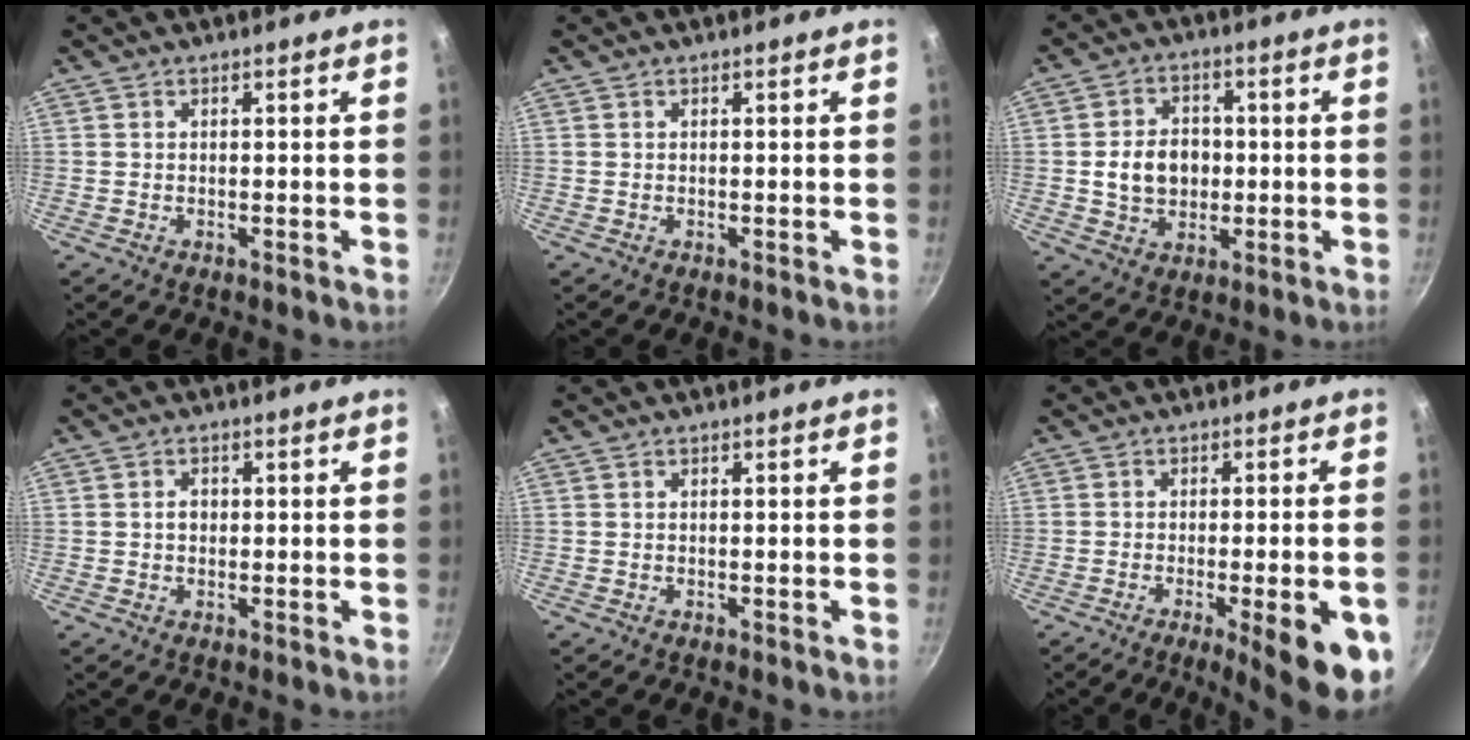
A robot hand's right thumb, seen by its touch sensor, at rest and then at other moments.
{"total": 0.0}
{"total": 9.0, "force": [-0.2, 7.1, 5.6], "torque": [-0.068, 0.010, -0.004]}
{"total": 1.8, "force": [0.1, 1.4, 1.1], "torque": [-0.011, 0.006, 0.000]}
{"total": 0.0}
{"total": 12.7, "force": [-4.9, 2.9, 11.4], "torque": [-0.128, 0.011, -0.062]}